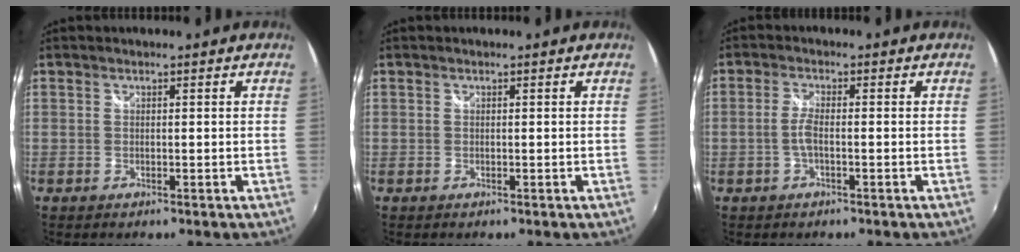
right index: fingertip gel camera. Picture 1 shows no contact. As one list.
[{"total": 0.0}, {"total": 2.5, "force": [-0.8, 0.4, 2.3], "torque": [-0.053, 0.002, -0.016]}]